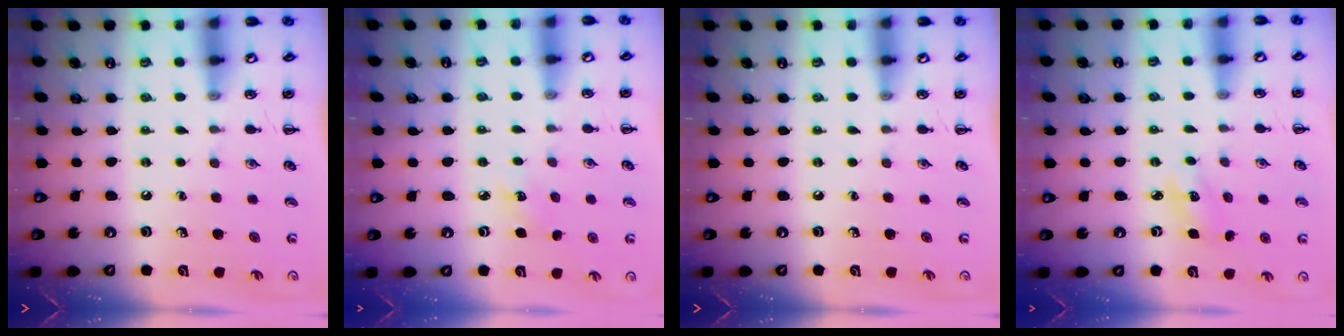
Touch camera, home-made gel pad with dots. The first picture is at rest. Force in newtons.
{"total": 3.9, "press": 3.7, "slide": 1.1}
{"total": 0.0}
{"total": 3.7, "press": 3.6, "slide": 1.0}